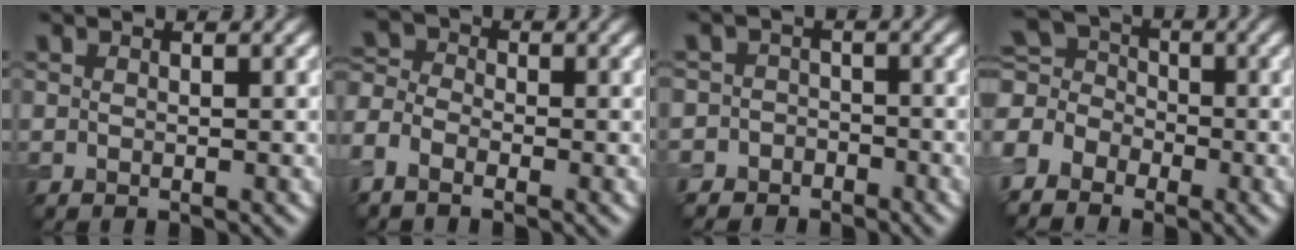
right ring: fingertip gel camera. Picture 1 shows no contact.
{"total": 3.9, "force": [-2.3, 2.4, 2.1], "torque": [-0.044, 0.004, -0.050]}
{"total": 4.1, "force": [-2.3, 3.4, -0.5], "torque": [0.057, 0.004, -0.056]}
{"total": 5.2, "force": [-2.3, 4.1, 2.3], "torque": [-0.050, 0.005, -0.048]}